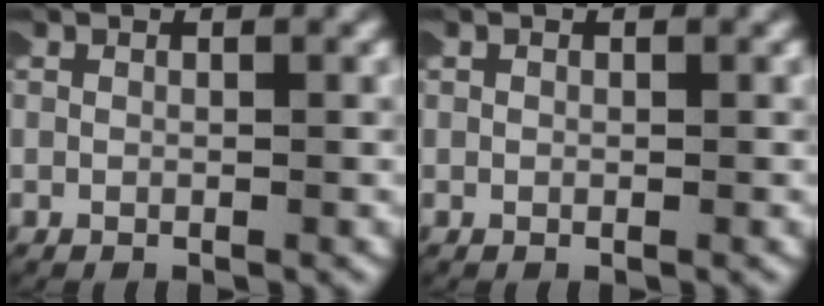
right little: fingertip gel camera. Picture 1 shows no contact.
{"total": 0.0}